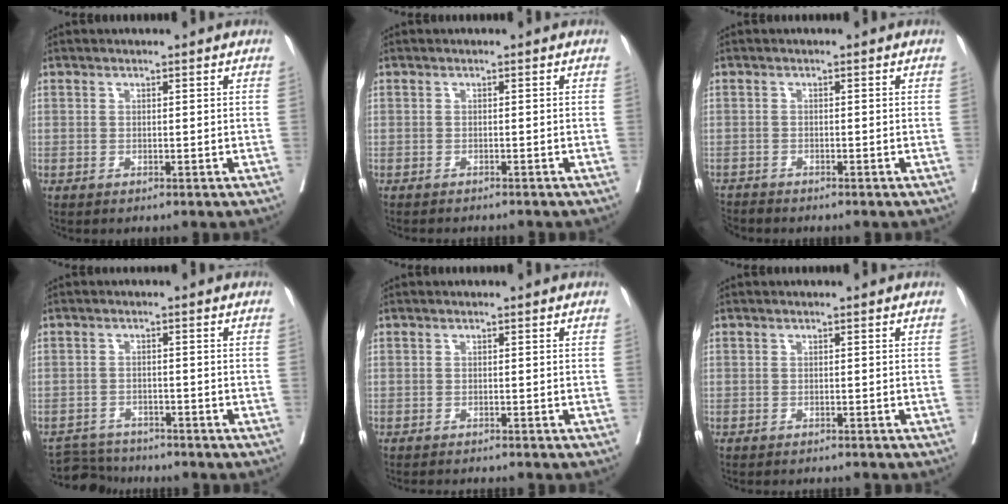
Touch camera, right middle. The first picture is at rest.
{"total": 4.2, "force": [-3.9, 0.6, 1.5], "torque": [-0.015, -0.006, -0.050]}
{"total": 2.5, "force": [-2.4, 0.4, -0.2], "torque": [0.004, -0.010, -0.047]}
{"total": 4.6, "force": [-4.5, 0.6, -0.6], "torque": [0.009, -0.006, -0.080]}
{"total": 3.5, "force": [-3.3, 0.0, 1.0], "torque": [-0.005, -0.008, -0.047]}
{"total": 3.9, "force": [-3.7, 0.4, 1.0], "torque": [-0.007, -0.008, -0.047]}